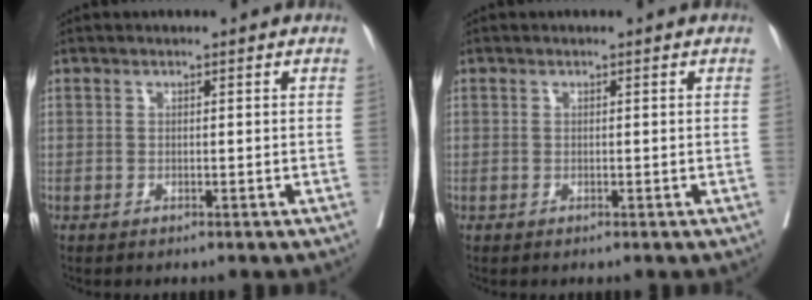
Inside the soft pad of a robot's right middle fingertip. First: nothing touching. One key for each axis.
{"total": 0.0}